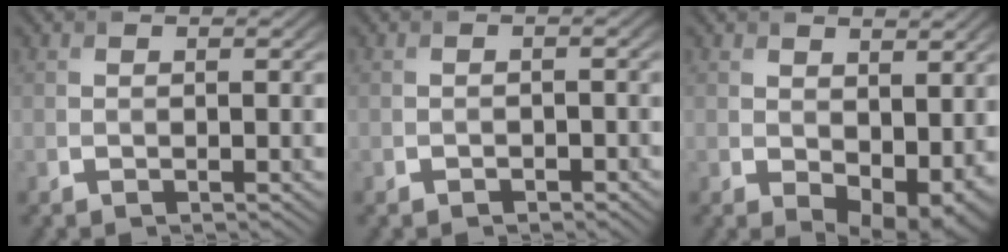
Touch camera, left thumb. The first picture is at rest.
{"total": 0.7, "force": [-0.7, 0.3, 0.1], "torque": [-0.001, -0.001, -0.008]}
{"total": 6.1, "force": [-0.1, 3.9, 4.7], "torque": [-0.073, -0.025, 0.020]}